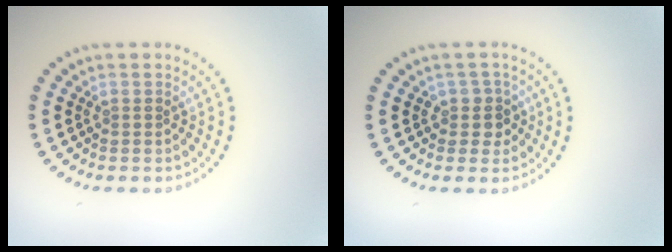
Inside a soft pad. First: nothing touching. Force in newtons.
{"total": 2.0, "press": 1.6, "slide": 1.1}